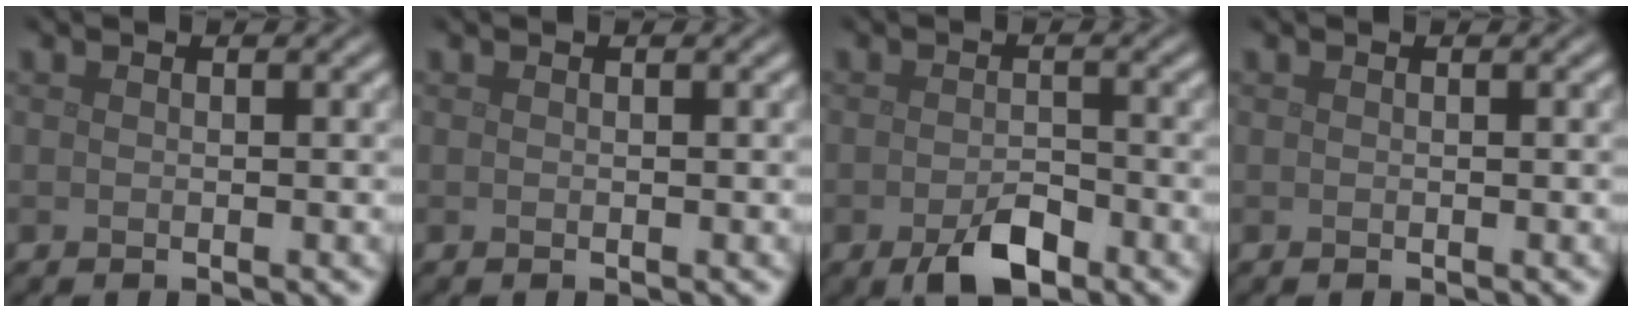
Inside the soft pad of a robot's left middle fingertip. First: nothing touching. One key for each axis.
{"total": 0.0}
{"total": 3.6, "fx": -2.0, "fy": 1.7, "fz": 2.5, "tx": -0.042, "ty": -0.003, "tz": -0.035}
{"total": 0.0}